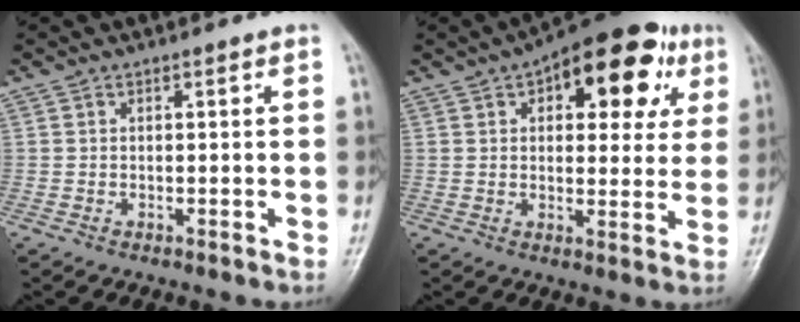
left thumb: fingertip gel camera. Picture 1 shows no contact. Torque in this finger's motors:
{"motor_torque": [0.54, 0.62, -0.15, -0.26, 0.23]}